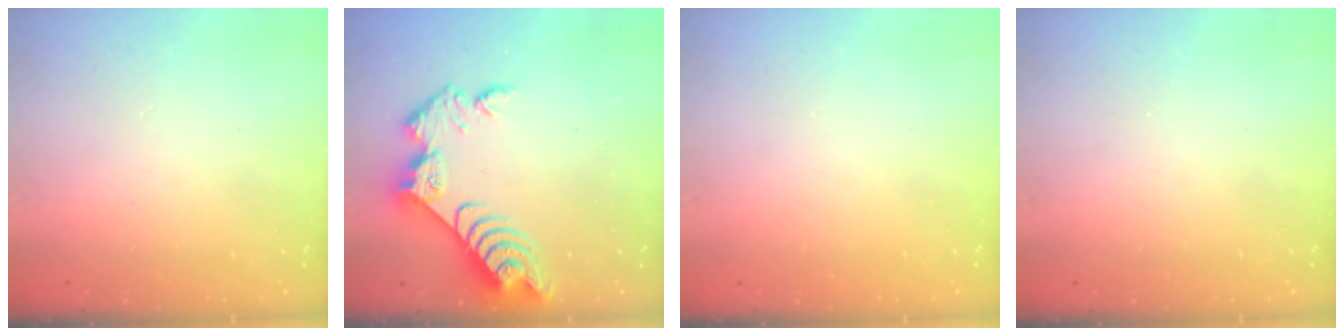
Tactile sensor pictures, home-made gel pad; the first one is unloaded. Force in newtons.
{"total": 9.6, "press": 9.5, "slide": 0.9}
{"total": 0.0}
{"total": 0.0}